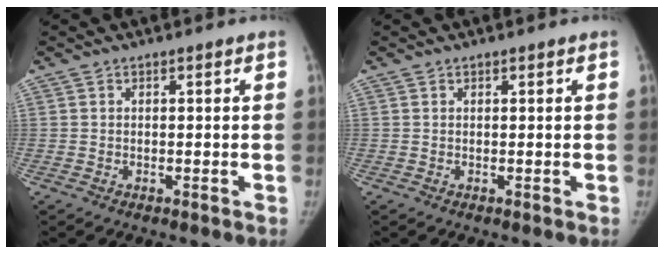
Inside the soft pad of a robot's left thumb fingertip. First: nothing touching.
{"total": 0.0}